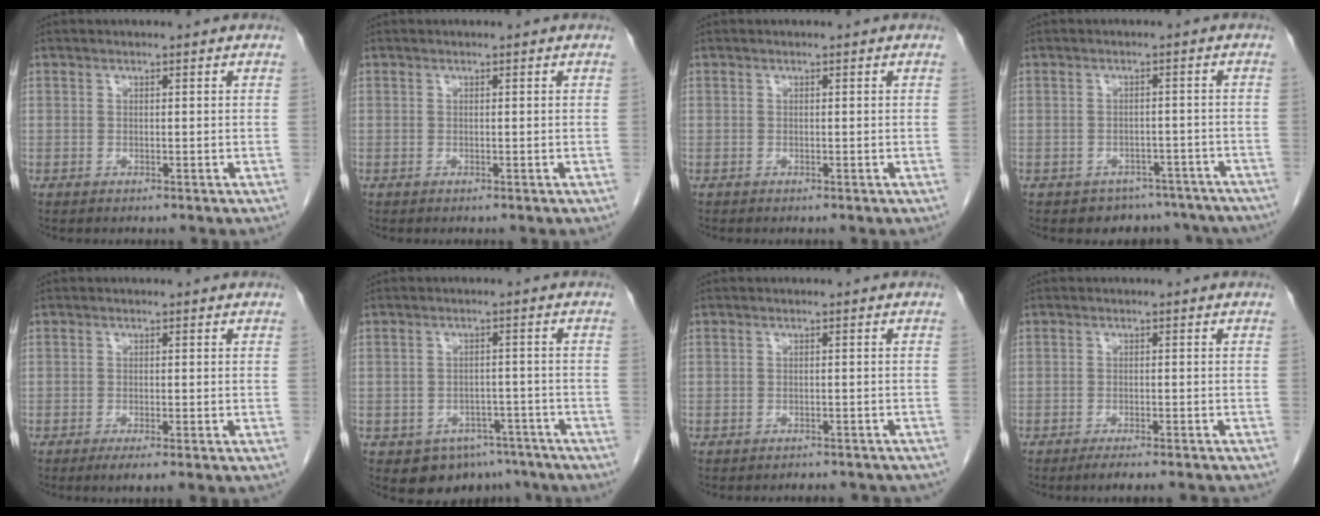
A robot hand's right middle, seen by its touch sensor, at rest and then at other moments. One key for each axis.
{"total": 0.0}
{"total": 0.0}
{"total": 9.4, "fx": -7.7, "fy": 5.2, "fz": 1.0, "tx": -0.002, "ty": 0.018, "tz": -0.077}
{"total": 3.0, "fx": -2.2, "fy": -0.3, "fz": 2.1, "tx": -0.025, "ty": -0.005, "tz": -0.031}
{"total": 7.8, "fx": -5.8, "fy": 5.0, "fz": 1.7, "tx": -0.008, "ty": 0.014, "tz": -0.071}
{"total": 6.8, "fx": -6.3, "fy": 2.1, "fz": 1.5, "tx": -0.011, "ty": -0.003, "tz": -0.064}
{"total": 7.7, "fx": -6.9, "fy": 0.5, "fz": 3.4, "tx": -0.036, "ty": -0.010, "tz": -0.093}